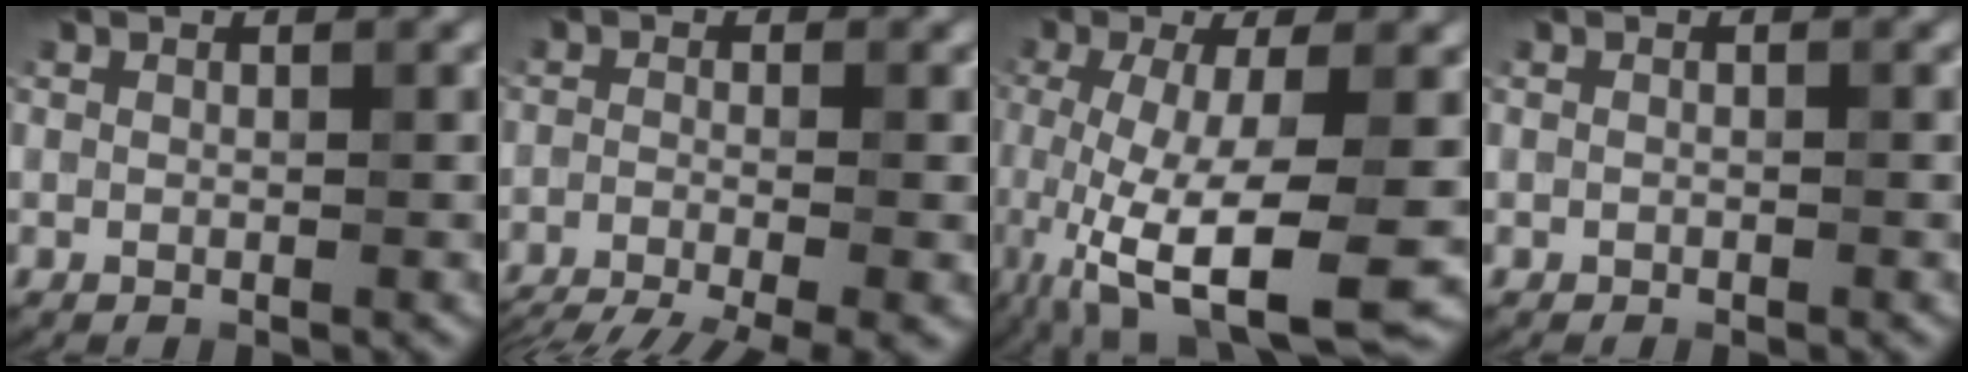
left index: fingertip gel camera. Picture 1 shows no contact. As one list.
[{"total": 9.9, "force": [-7.7, 2.8, 5.6], "torque": [-0.073, -0.030, -0.104]}, {"total": 10.7, "force": [-3.6, 3.0, 9.6], "torque": [-0.189, -0.026, -0.059]}, {"total": 0.0}]